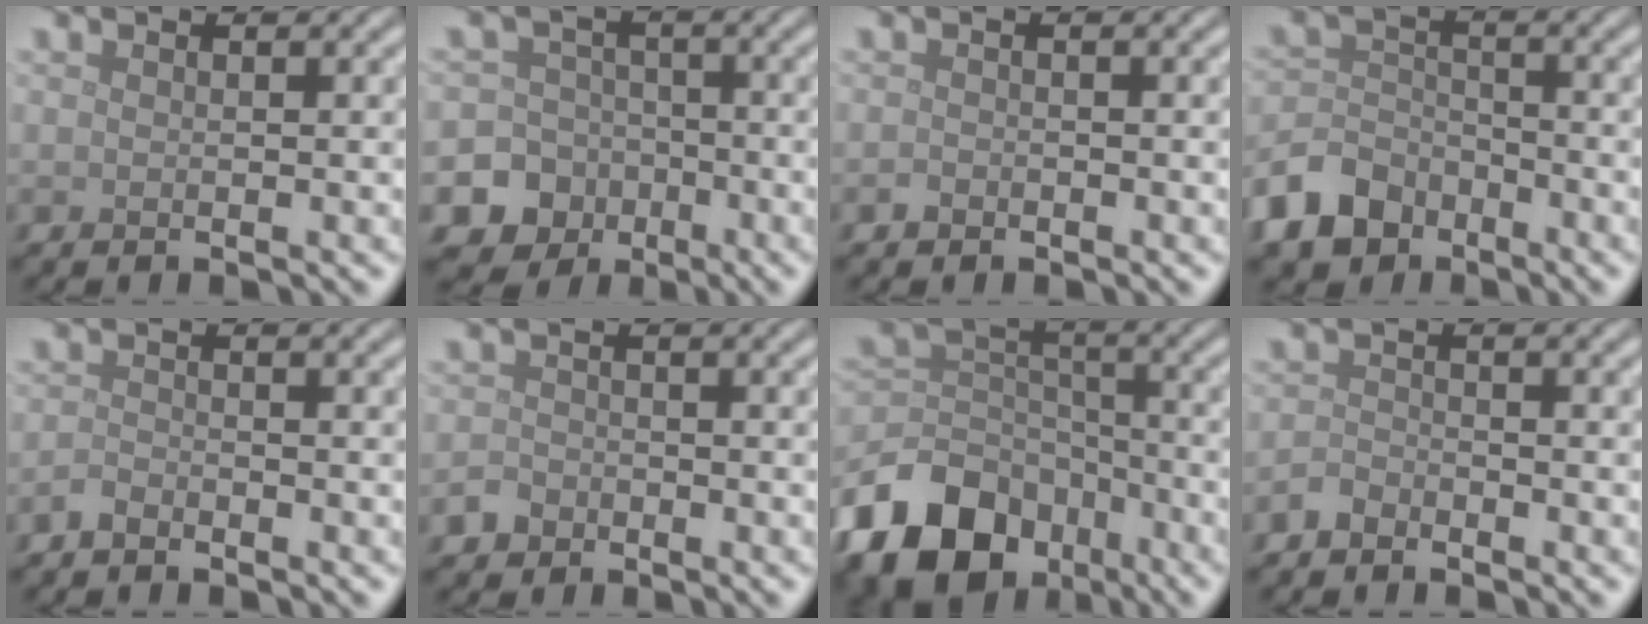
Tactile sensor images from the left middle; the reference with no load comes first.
{"total": 9.8, "force": [-4.5, 8.6, 1.1], "torque": [-0.013, -0.028, -0.095]}
{"total": 0.6, "force": [-0.4, 0.4, 0.1], "torque": [-0.002, -0.003, -0.008]}
{"total": 5.5, "force": [-3.8, 3.6, 1.8], "torque": [-0.036, -0.002, -0.086]}
{"total": 1.1, "force": [-0.9, 0.4, 0.4], "torque": [-0.009, 0.001, -0.022]}
{"total": 1.4, "force": [-1.0, 1.0, 0.3], "torque": [0.000, 0.003, -0.022]}
{"total": 11.5, "force": [-7.0, 7.8, 4.7], "torque": [-0.102, -0.006, -0.136]}
{"total": 1.4, "force": [-1.2, 0.6, 0.4], "torque": [-0.005, 0.004, -0.029]}